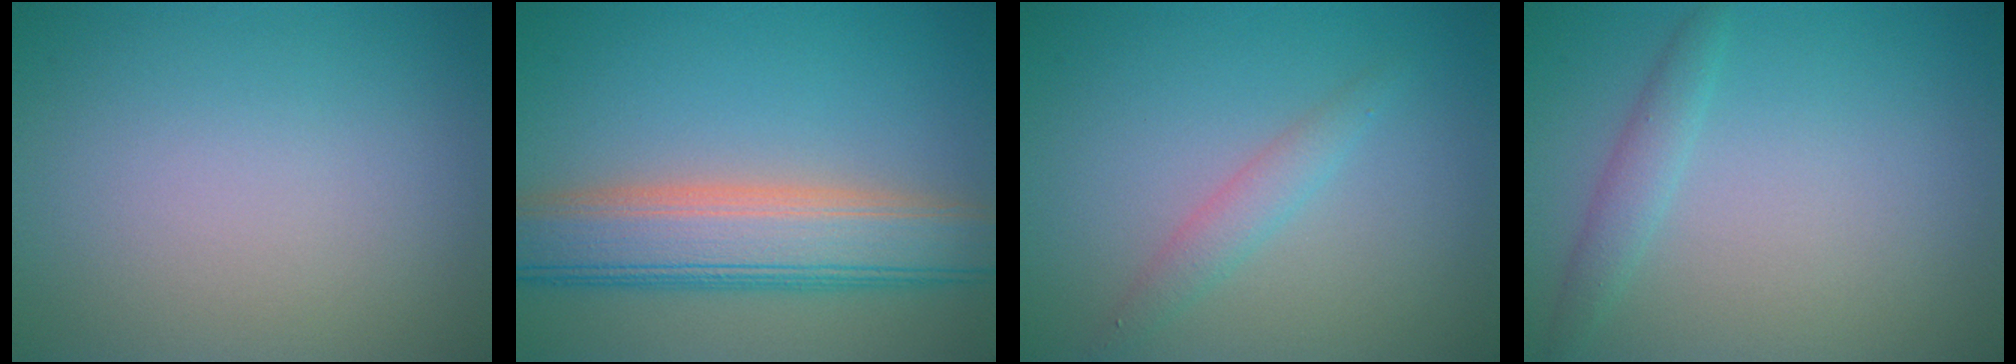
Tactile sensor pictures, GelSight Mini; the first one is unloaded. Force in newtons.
{"total": 7.9, "press": 7.9, "slide": 0.4}
{"total": 1.7, "press": 1.7, "slide": 0.1}
{"total": 1.6, "press": 1.6, "slide": 0.0}